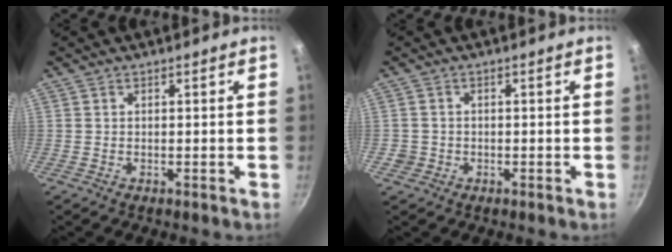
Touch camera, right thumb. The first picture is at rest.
{"total": 2.0, "force": [-0.5, 1.9, 0.3], "torque": [0.003, 0.008, -0.005]}